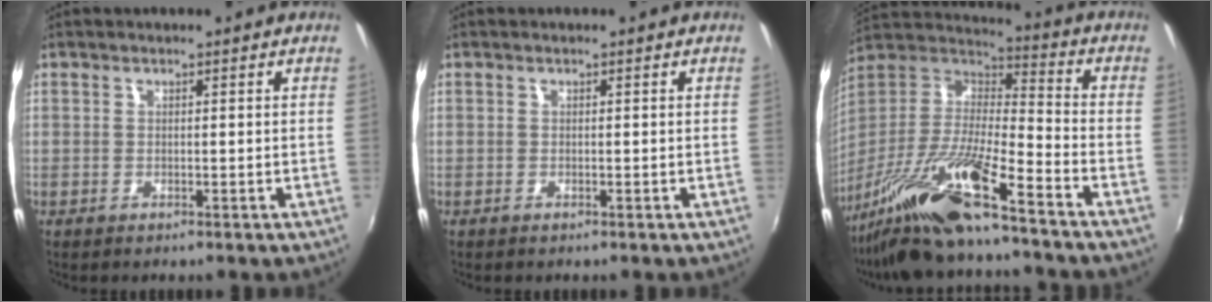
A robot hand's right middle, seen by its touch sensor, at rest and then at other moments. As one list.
[{"total": 0.0}, {"total": 18.1, "force": [-13.1, 1.5, 12.4], "torque": [-0.246, -0.014, -0.257]}]